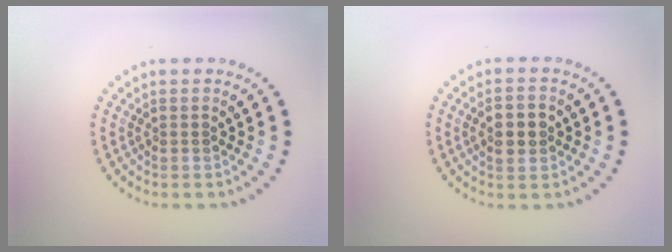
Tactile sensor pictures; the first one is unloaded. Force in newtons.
{"total": 2.9, "press": 2.9, "slide": 0.2}